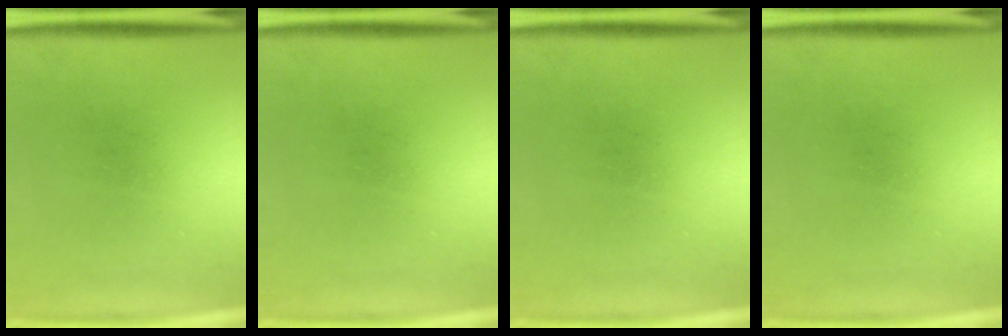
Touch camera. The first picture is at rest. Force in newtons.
{"total": 0.0}
{"total": 0.0}
{"total": 0.0}